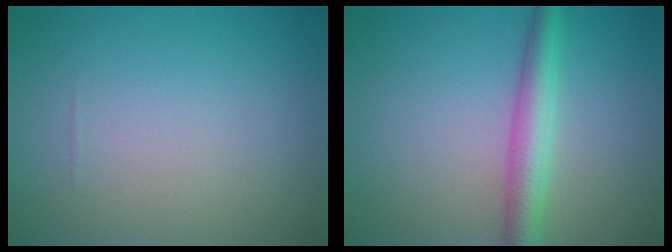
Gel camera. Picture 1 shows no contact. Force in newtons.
{"total": 3.6, "press": 3.6, "slide": 0.2}